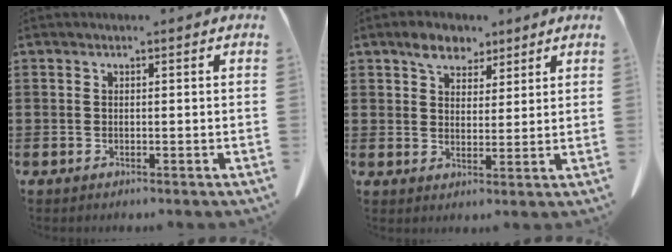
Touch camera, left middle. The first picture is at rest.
{"total": 5.4, "force": [4.1, 2.9, 2.0], "torque": [-0.045, 0.002, 0.077]}